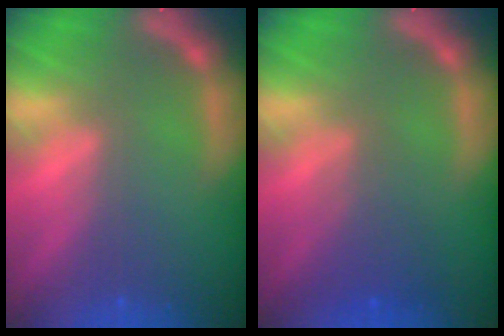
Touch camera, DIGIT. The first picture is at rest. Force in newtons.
{"total": 2.9}